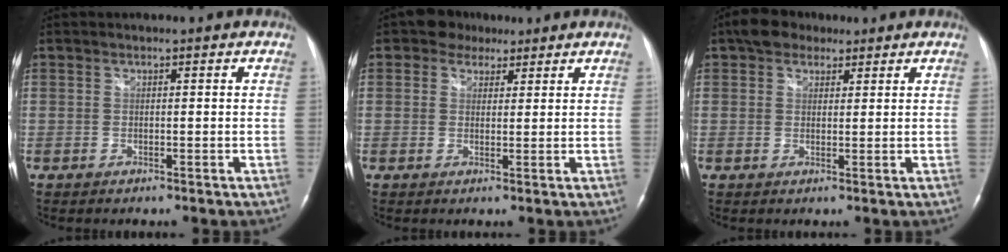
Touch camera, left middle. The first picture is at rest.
{"total": 3.9, "force": [2.6, 2.8, 0.8], "torque": [-0.021, 0.016, 0.041]}
{"total": 4.8, "force": [3.2, 3.1, 1.7], "torque": [-0.037, 0.022, 0.057]}